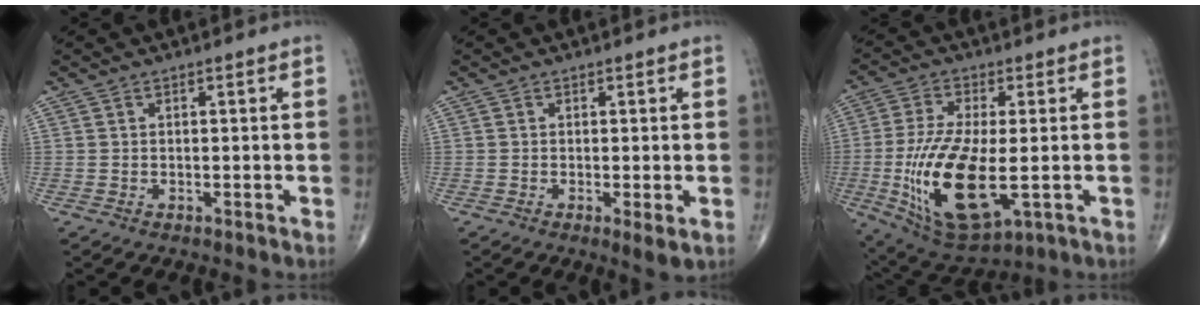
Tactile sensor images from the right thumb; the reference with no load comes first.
{"total": 2.5, "force": [-0.5, 0.6, 2.4], "torque": [-0.045, -0.011, -0.010]}
{"total": 18.4, "force": [-3.1, 7.5, 16.5], "torque": [-0.331, -0.021, -0.037]}